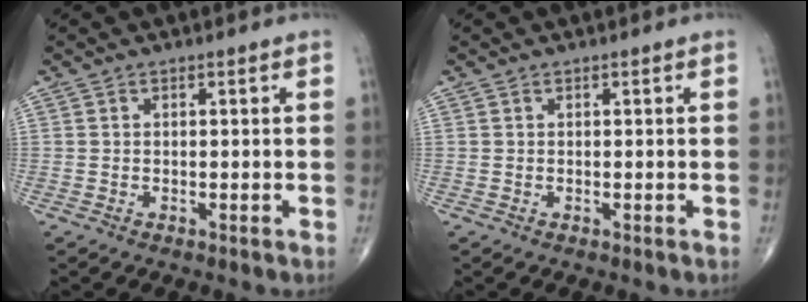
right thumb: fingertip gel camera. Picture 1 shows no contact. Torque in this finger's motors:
{"motor_torque": [0.30, -0.02, 0.09, 0.17, -0.02]}